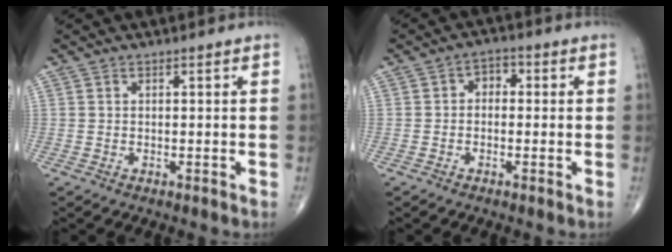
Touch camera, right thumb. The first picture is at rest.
{"total": 3.2, "force": [0.0, 2.4, 2.1], "torque": [-0.012, 0.014, -0.013]}